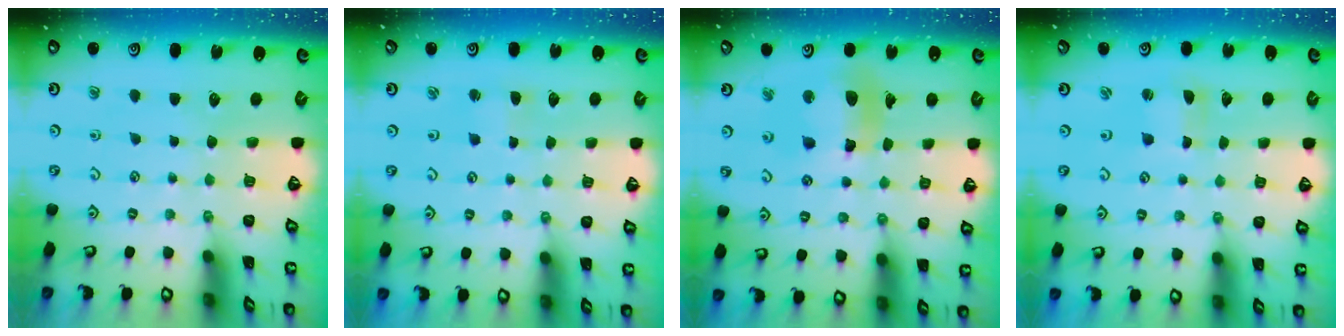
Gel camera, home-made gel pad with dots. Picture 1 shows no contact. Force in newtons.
{"total": 1.2, "press": 1.2, "slide": 0.2}
{"total": 11.2, "press": 11.1, "slide": 1.5}
{"total": 1.6, "press": 1.5, "slide": 0.3}